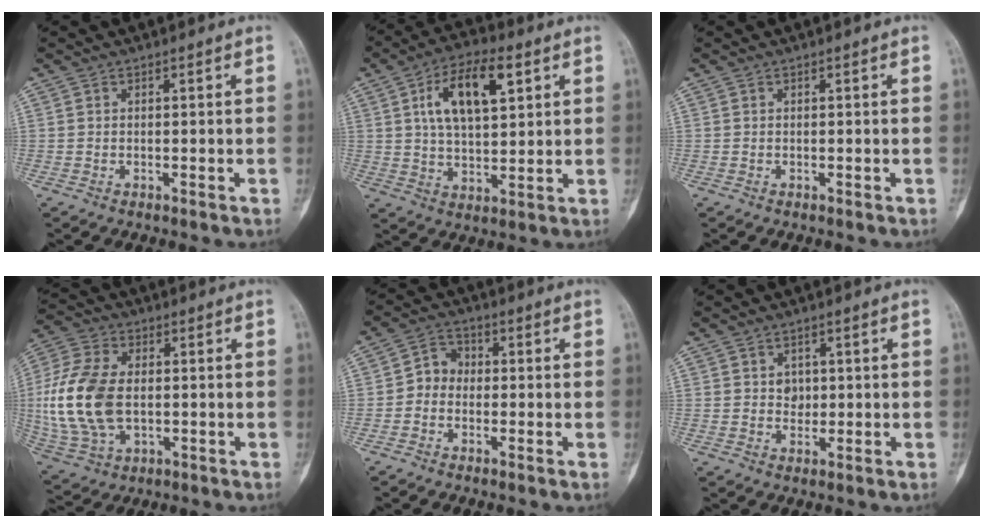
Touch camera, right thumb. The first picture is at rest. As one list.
[{"total": 13.4, "force": [4.9, 6.4, 10.7], "torque": [-0.175, -0.001, 0.085]}, {"total": 0.0}, {"total": 17.8, "force": [-0.1, 11.1, 13.9], "torque": [-0.306, 0.003, 0.004]}, {"total": 4.6, "force": [-0.9, 3.9, 2.2], "torque": [-0.019, 0.018, -0.030]}, {"total": 2.7, "force": [0.4, 2.3, 1.3], "torque": [0.001, 0.002, 0.006]}]